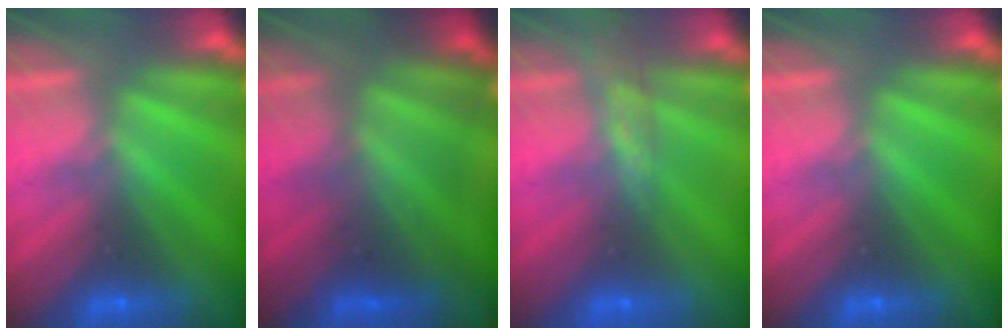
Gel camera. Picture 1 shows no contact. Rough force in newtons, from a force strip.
{"total": 4.7}
{"total": 2.9}
{"total": 0.0}